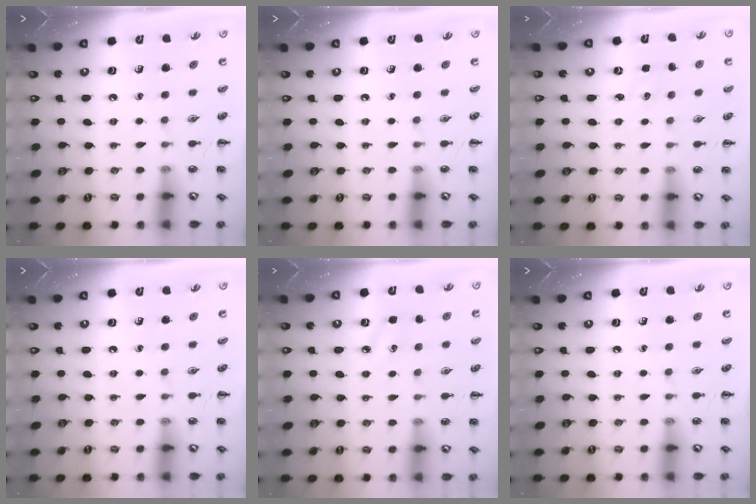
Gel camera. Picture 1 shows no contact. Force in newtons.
{"total": 0.0}
{"total": 1.5, "press": 1.4, "slide": 0.4}
{"total": 0.0}
{"total": 5.2, "press": 5.0, "slide": 1.4}
{"total": 0.0}